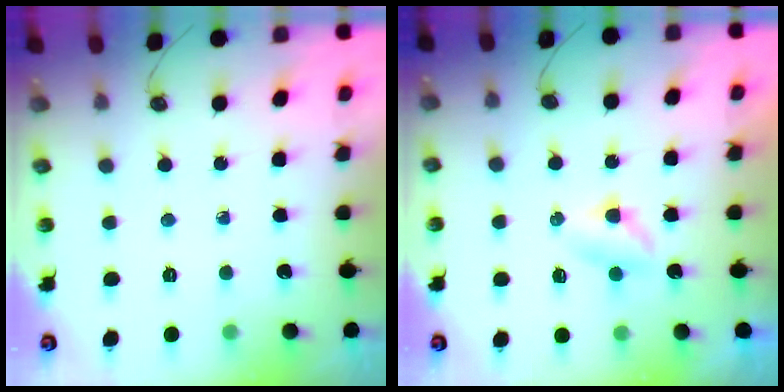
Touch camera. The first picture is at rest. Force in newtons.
{"total": 2.7, "press": 2.7, "slide": 0.4}